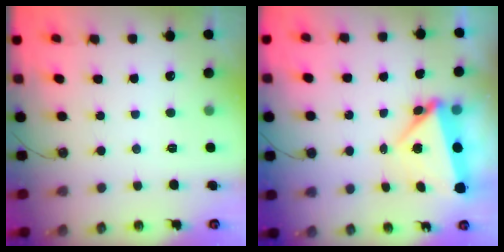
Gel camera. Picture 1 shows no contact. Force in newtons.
{"total": 10.5, "press": 4.6, "slide": 9.4}